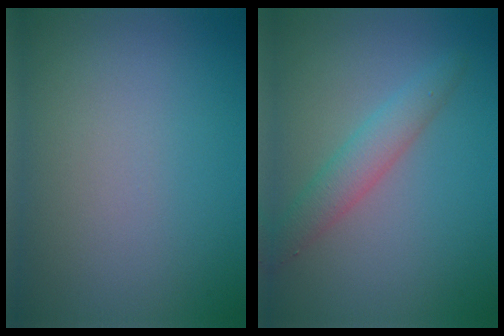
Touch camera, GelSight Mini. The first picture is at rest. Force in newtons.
{"total": 3.0, "press": 3.0, "slide": 0.3}